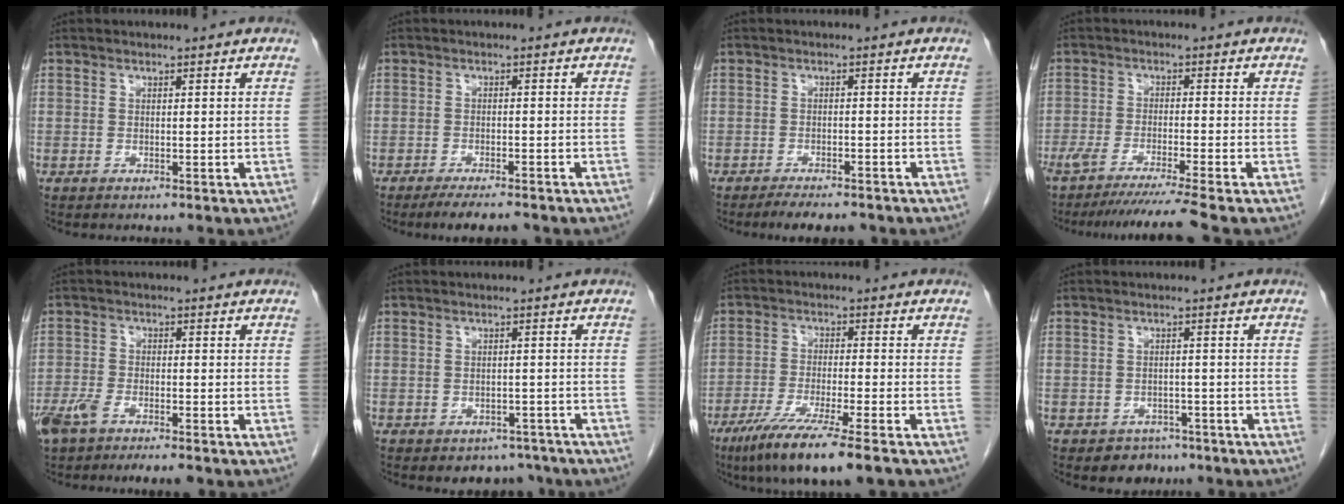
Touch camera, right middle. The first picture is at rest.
{"total": 5.5, "force": [-4.7, 0.8, 2.7], "torque": [-0.038, -0.008, -0.074]}
{"total": 5.4, "force": [-4.7, 1.3, 2.4], "torque": [-0.031, -0.006, -0.069]}
{"total": 10.4, "force": [-8.8, -2.3, 5.0], "torque": [-0.052, -0.035, -0.138]}
{"total": 7.9, "force": [-5.8, 2.1, 4.9], "torque": [-0.091, -0.008, -0.096]}
{"total": 4.4, "force": [-3.5, 2.6, 0.6], "torque": [0.008, 0.010, -0.044]}
{"total": 10.9, "force": [-7.6, 0.0, 7.8], "torque": [-0.137, -0.031, -0.128]}
{"total": 3.8, "force": [-2.7, 2.6, 0.8], "torque": [-0.011, 0.007, -0.033]}